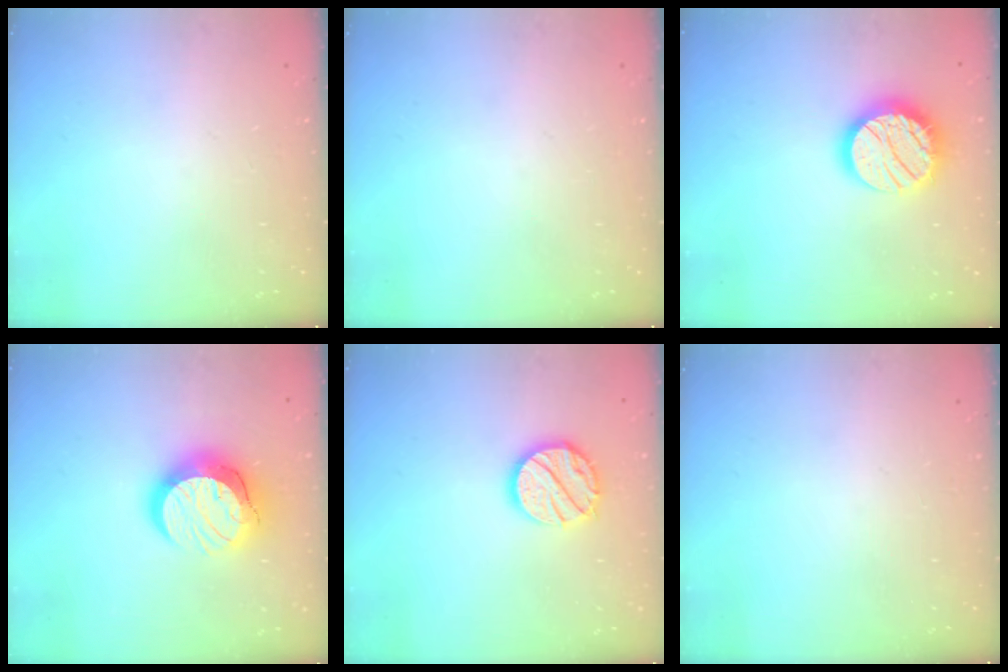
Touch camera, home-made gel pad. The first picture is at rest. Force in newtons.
{"total": 0.0}
{"total": 16.6, "press": 16.6, "slide": 1.1}
{"total": 15.2, "press": 15.1, "slide": 1.1}
{"total": 12.6, "press": 12.5, "slide": 0.8}
{"total": 0.0}